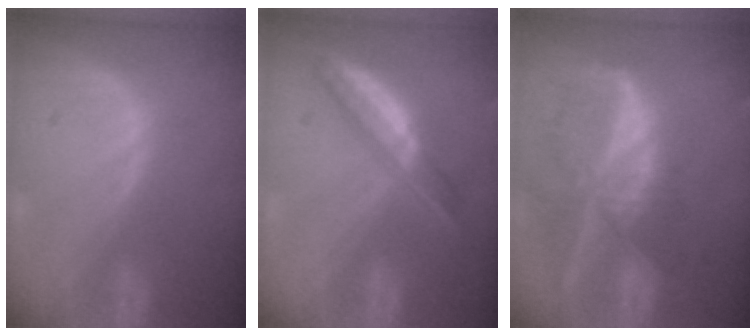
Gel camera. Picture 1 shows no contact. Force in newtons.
{"total": 5.2, "press": 5.1, "slide": 0.9}
{"total": 9.3, "press": 8.0, "slide": 4.7}